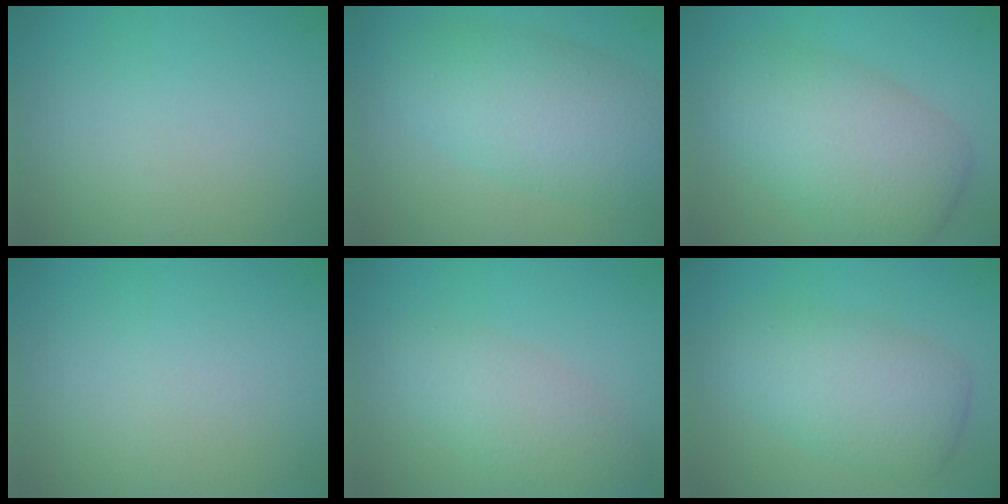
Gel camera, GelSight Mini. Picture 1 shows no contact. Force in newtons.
{"total": 6.8, "press": 6.8, "slide": 0.2}
{"total": 7.5, "press": 7.5, "slide": 0.2}
{"total": 0.0}
{"total": 3.8, "press": 3.8, "slide": 0.0}
{"total": 5.3, "press": 5.3, "slide": 0.1}